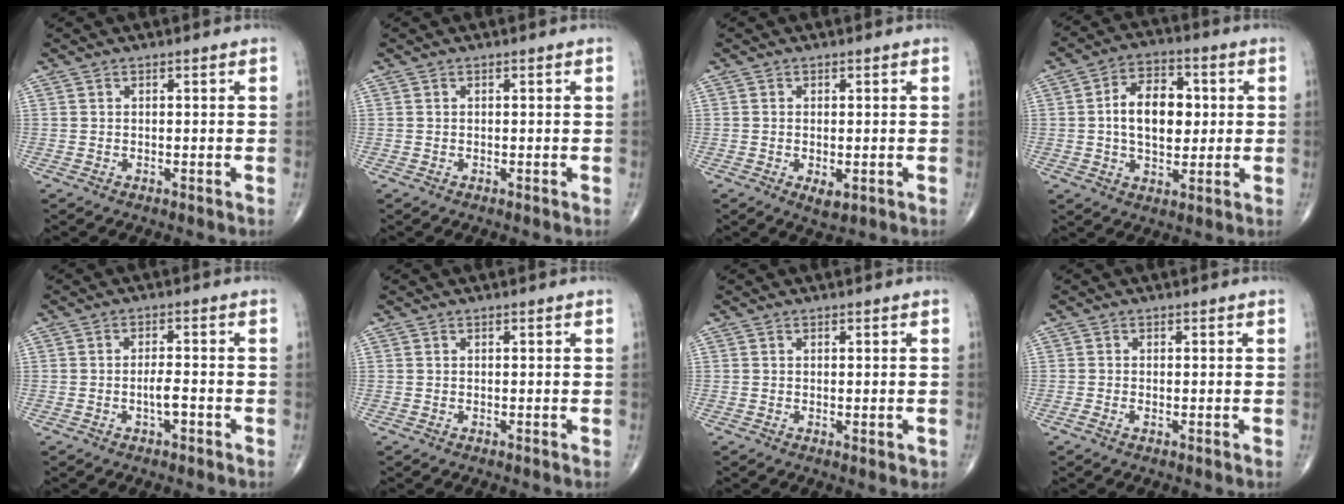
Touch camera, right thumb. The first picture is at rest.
{"total": 0.0}
{"total": 2.9, "force": [-0.8, 1.4, 2.4], "torque": [-0.041, -0.007, -0.009]}
{"total": 11.7, "force": [0.9, 7.3, 9.1], "torque": [-0.126, 0.008, 0.011]}
{"total": 3.0, "force": [-1.2, 1.1, 2.5], "torque": [-0.042, 0.009, -0.021]}
{"total": 0.0}
{"total": 1.6, "force": [-0.4, 0.6, 1.4], "torque": [-0.018, -0.004, -0.002]}
{"total": 0.8, "force": [-0.3, 0.4, 0.7], "torque": [-0.015, -0.001, -0.008]}